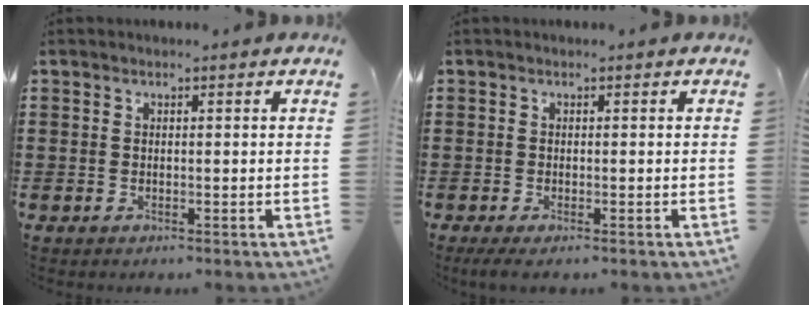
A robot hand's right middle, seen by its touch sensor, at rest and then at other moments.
{"total": 0.8, "force": [-0.6, 0.0, 0.5], "torque": [-0.011, -0.007, -0.010]}